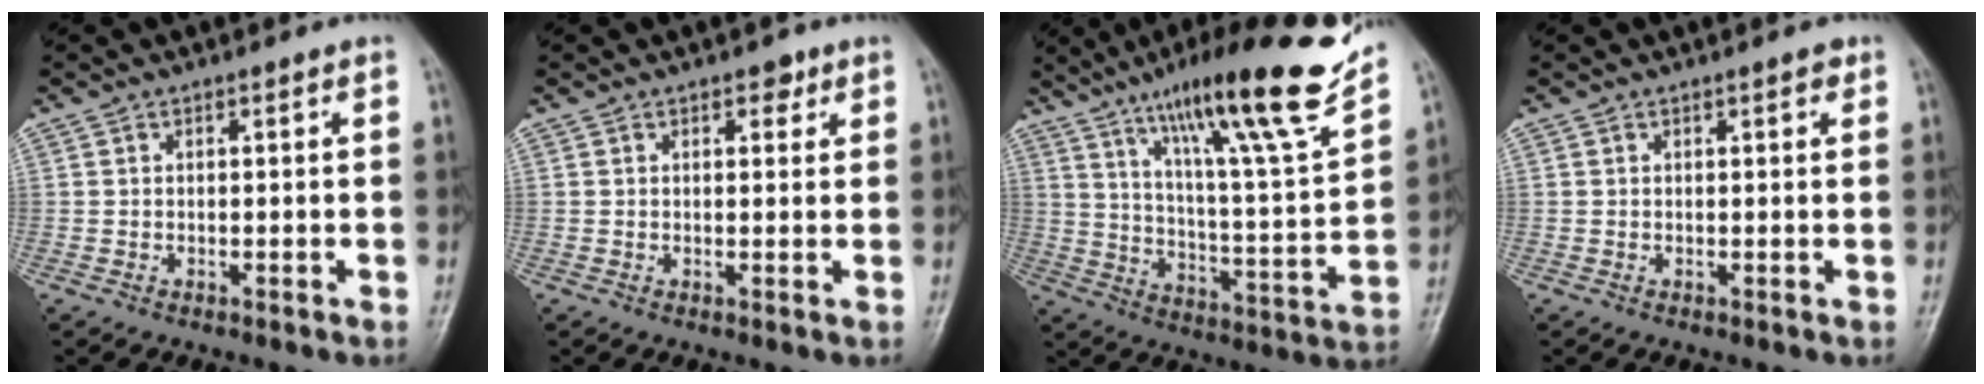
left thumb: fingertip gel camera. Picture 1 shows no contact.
{"total": 2.2, "force": [1.3, 1.3, 1.2], "torque": [0.001, -0.003, 0.015]}
{"total": 23.4, "force": [16.3, 2.3, 16.7], "torque": [-0.233, -0.065, 0.262]}
{"total": 1.3, "force": [0.7, 0.5, 0.9], "torque": [-0.008, 0.000, 0.006]}